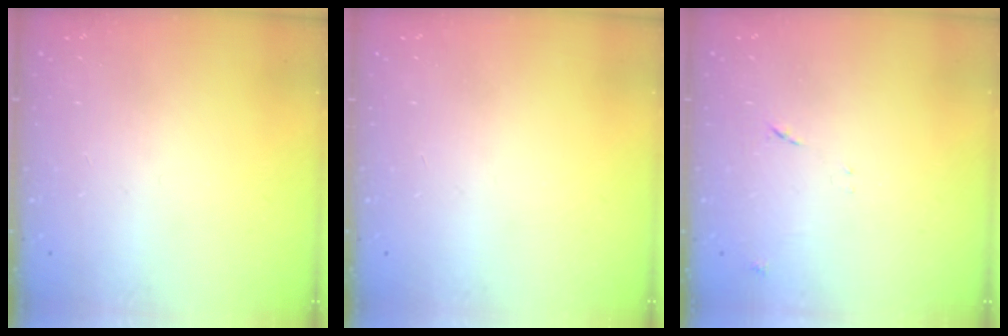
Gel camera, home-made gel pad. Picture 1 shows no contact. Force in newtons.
{"total": 0.0}
{"total": 8.5, "press": 8.5, "slide": 0.7}